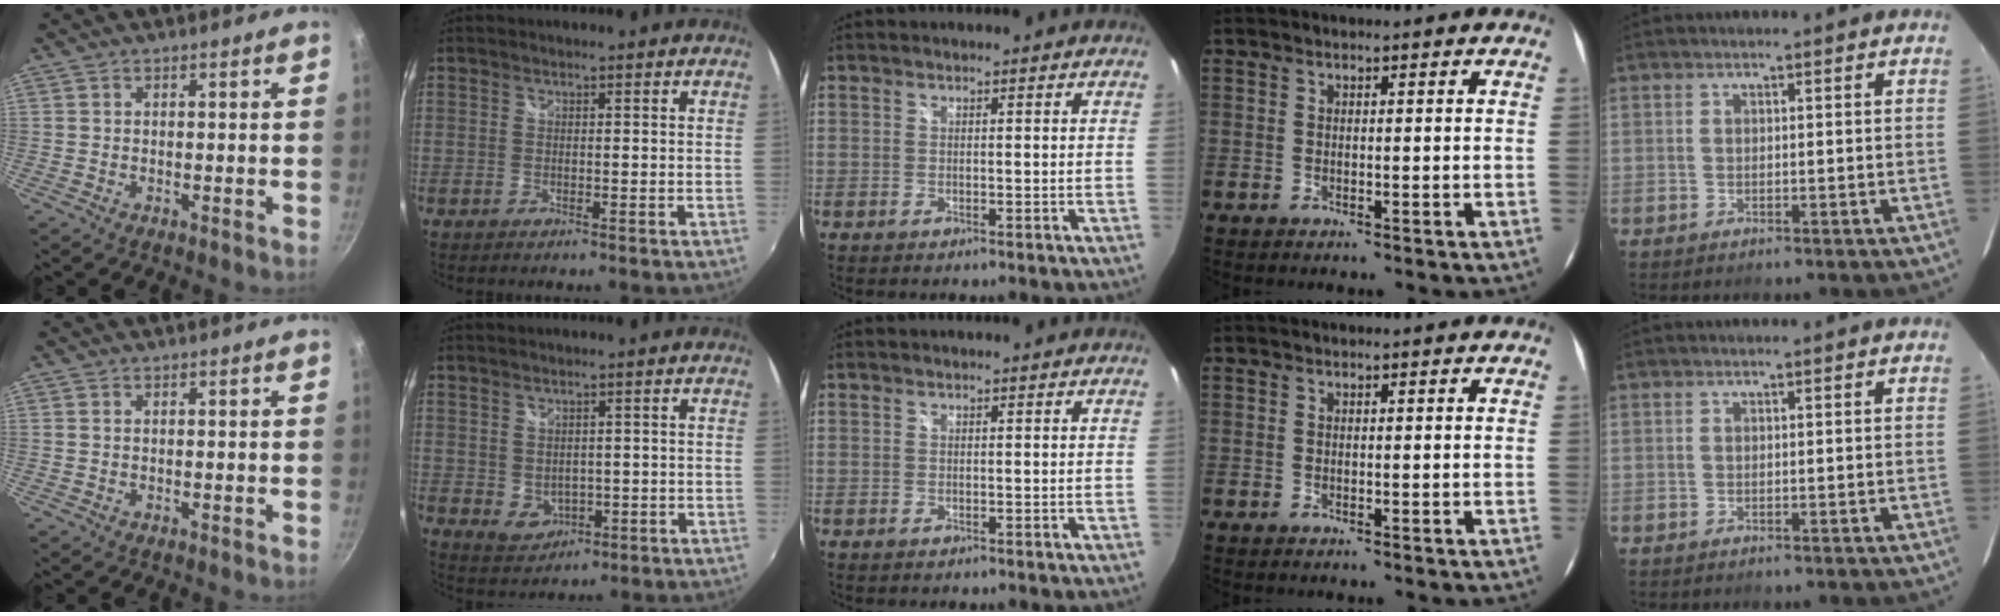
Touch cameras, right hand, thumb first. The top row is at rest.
{"index": {"total": 4.4, "force": [0.0, 3.7, 2.4], "torque": [-0.045, -0.003, 0.012]}}